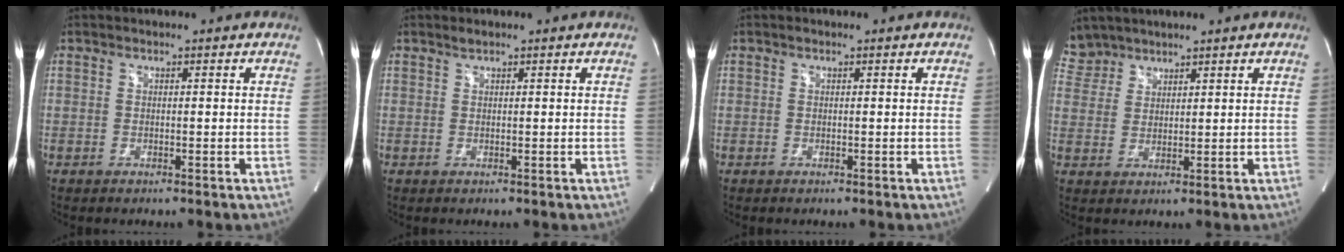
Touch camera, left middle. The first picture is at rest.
{"total": 0.6, "force": [0.6, 0.1, 0.3], "torque": [-0.012, 0.001, 0.013]}
{"total": 0.0}
{"total": 4.5, "force": [4.2, 1.8, -0.4], "torque": [0.008, 0.011, 0.089]}